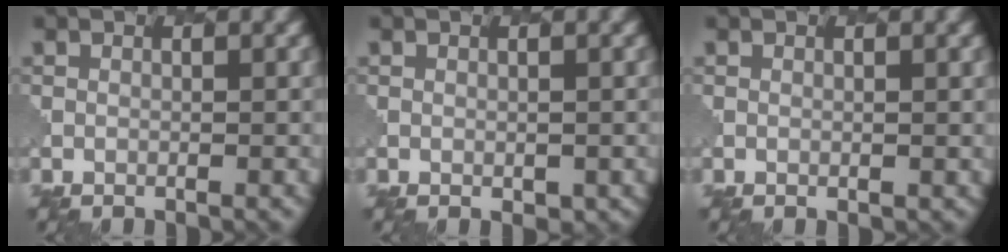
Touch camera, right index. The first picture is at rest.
{"total": 0.6, "force": [-0.2, 0.4, 0.4], "torque": [-0.007, -0.001, 0.004]}
{"total": 0.0}